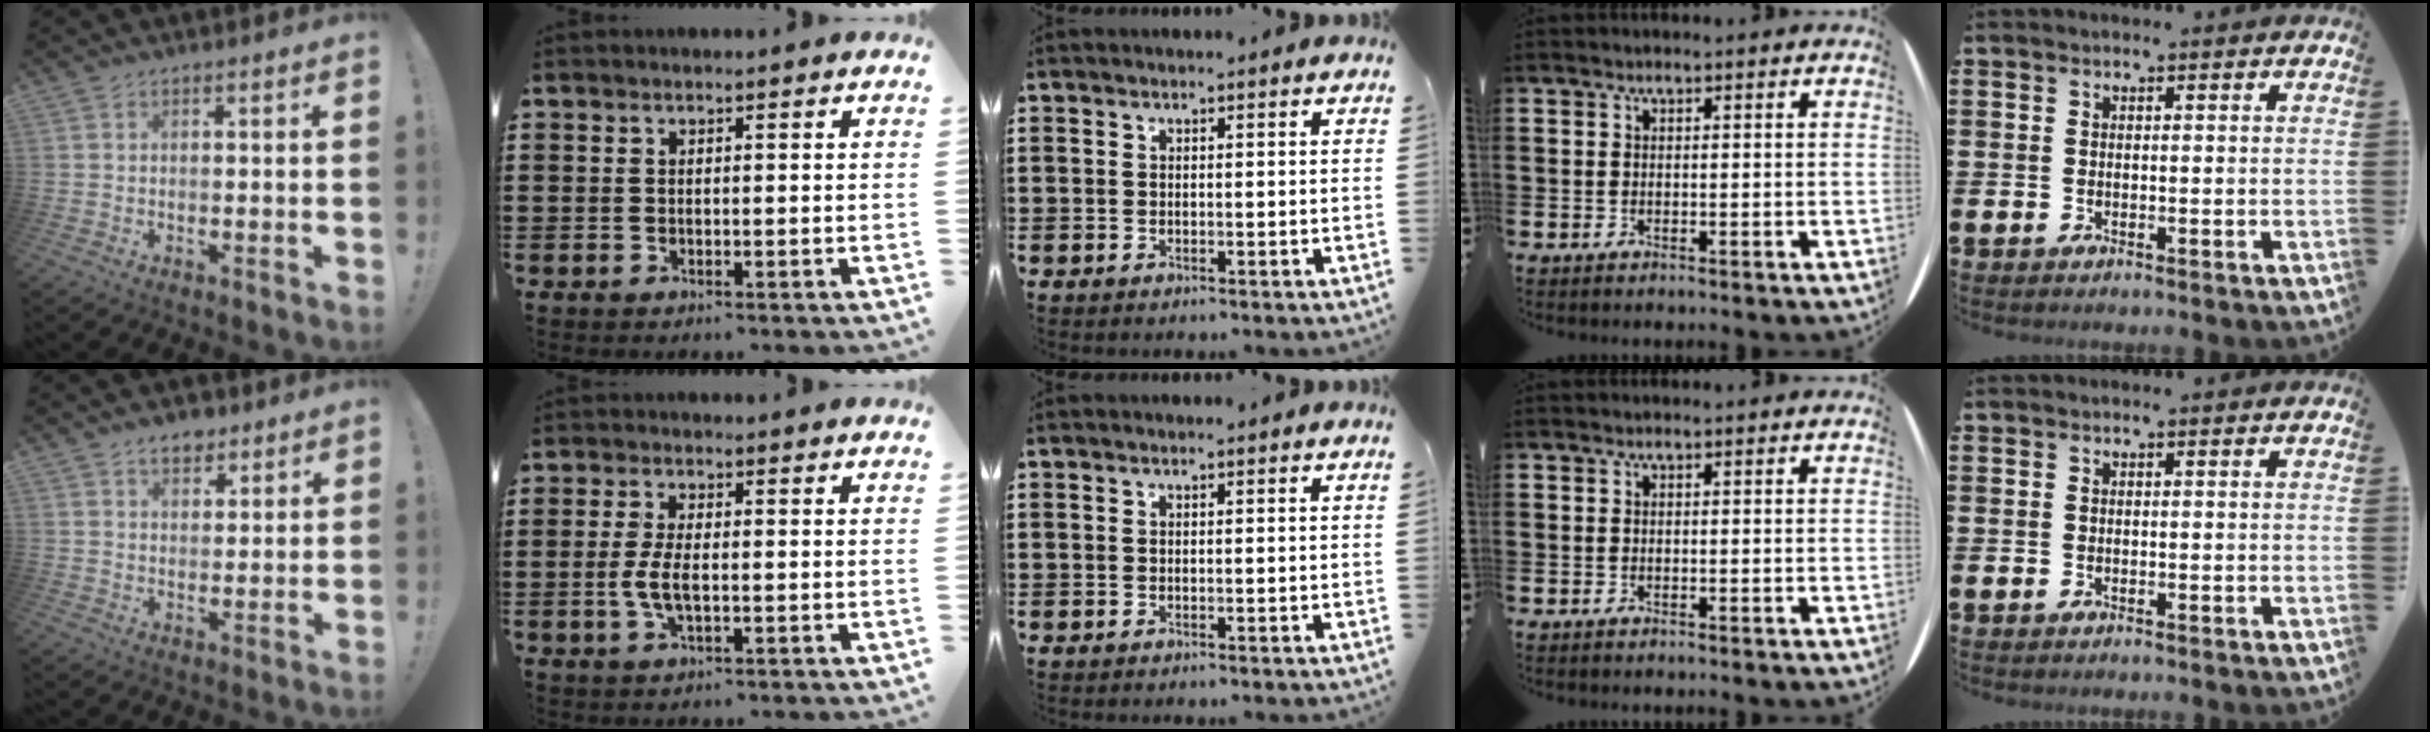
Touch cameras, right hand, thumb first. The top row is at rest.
{"thumb": {"total": 5.8, "force": [3.9, 3.7, 2.2], "torque": [-0.017, -0.018, 0.069]}, "index": {"total": 4.4, "force": [-0.7, 1.6, 4.0], "torque": [-0.092, -0.005, -0.018]}}